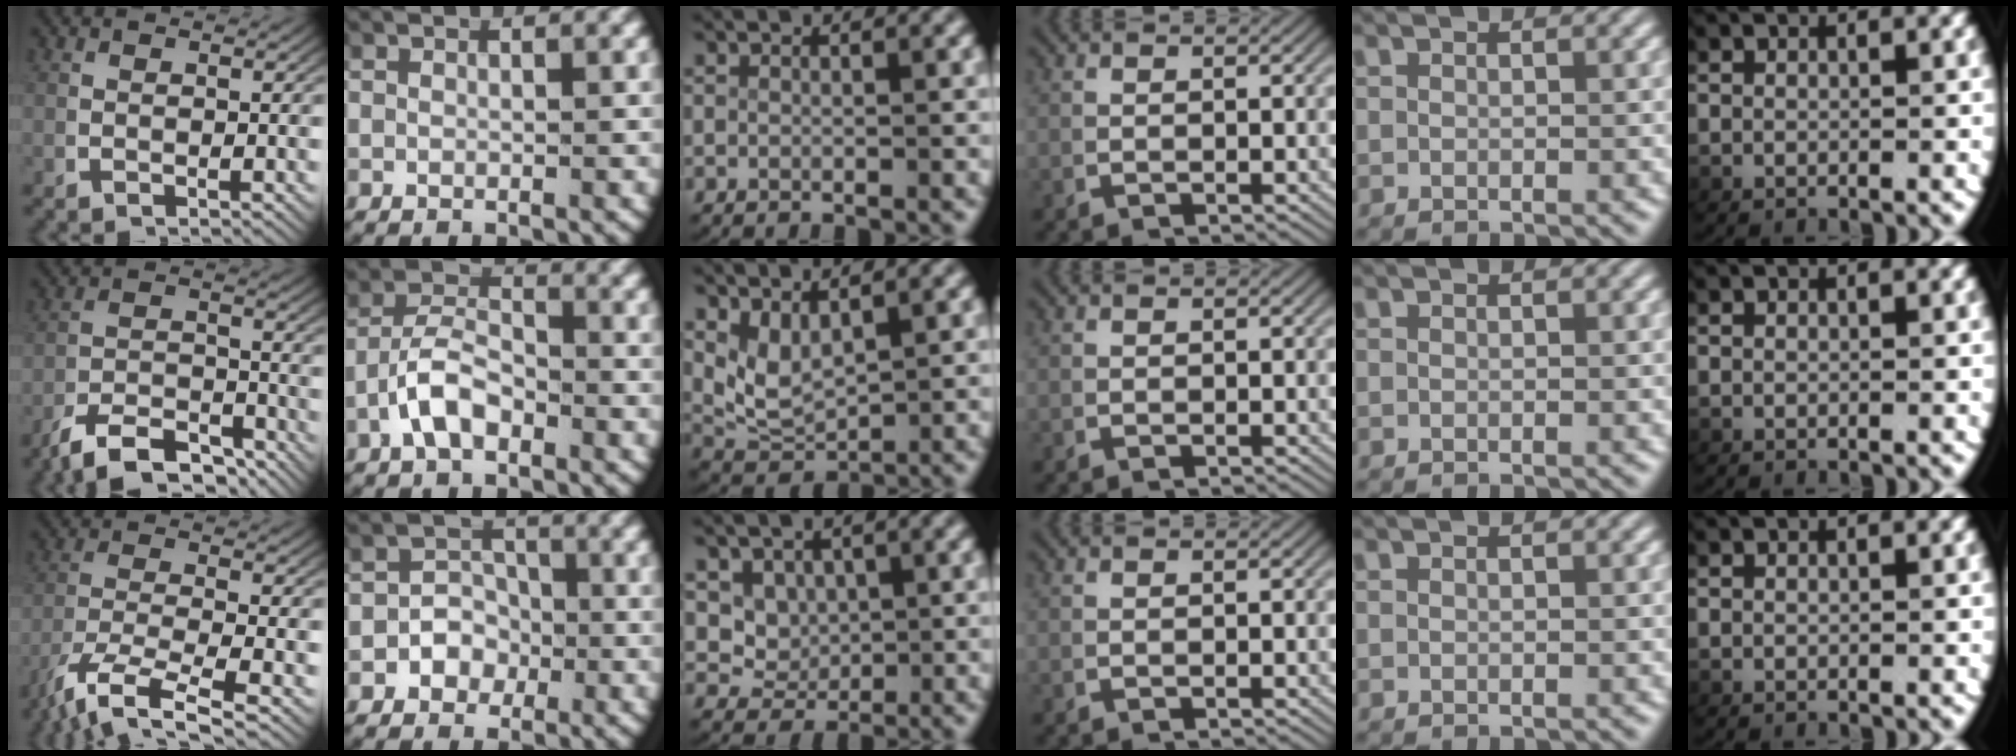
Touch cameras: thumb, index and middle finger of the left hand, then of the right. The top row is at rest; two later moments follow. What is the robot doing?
{"motion": "lift_and_place", "object": "card"}